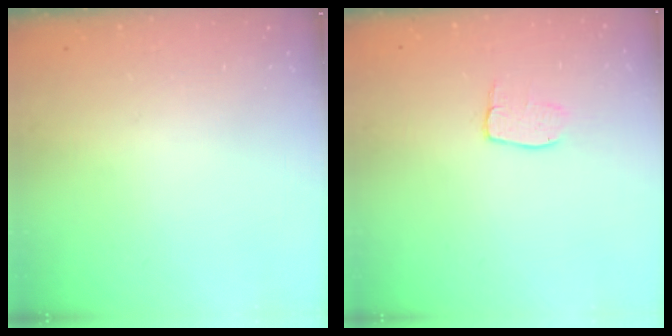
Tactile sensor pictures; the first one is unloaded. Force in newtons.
{"total": 6.3, "press": 6.3, "slide": 0.2}